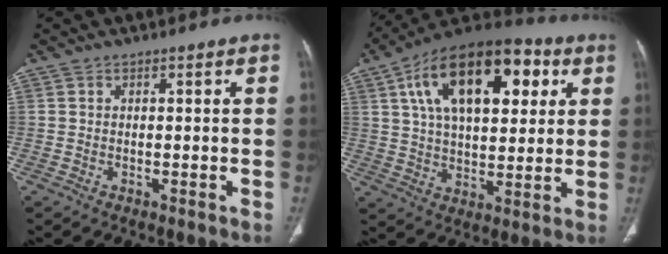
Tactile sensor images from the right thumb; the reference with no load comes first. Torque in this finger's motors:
{"motor_torque": [-0.13, 4.39, 2.10, 0.67, 0.22]}